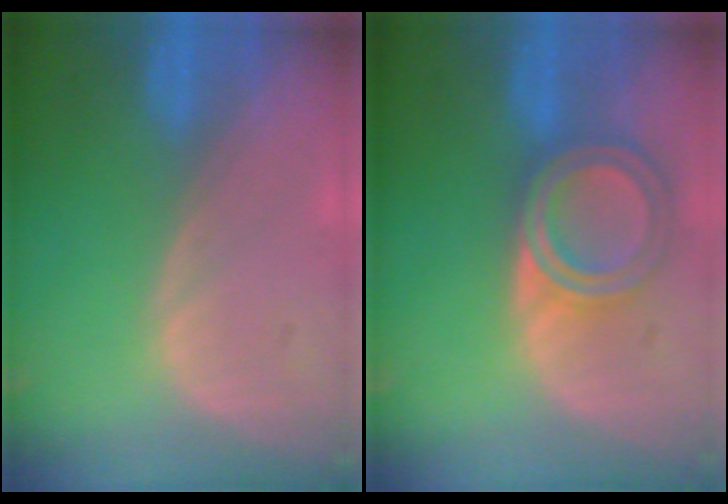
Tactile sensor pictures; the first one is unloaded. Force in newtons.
{"total": 6.8, "press": 6.0, "slide": 3.1}